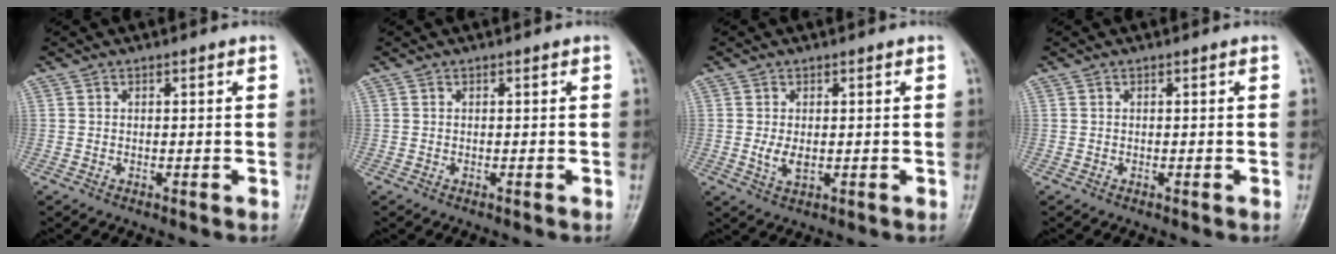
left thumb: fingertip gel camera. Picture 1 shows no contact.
{"total": 0.0}
{"total": 3.2, "force": [0.1, 1.8, 2.6], "torque": [-0.049, -0.009, 0.007]}
{"total": 0.0}